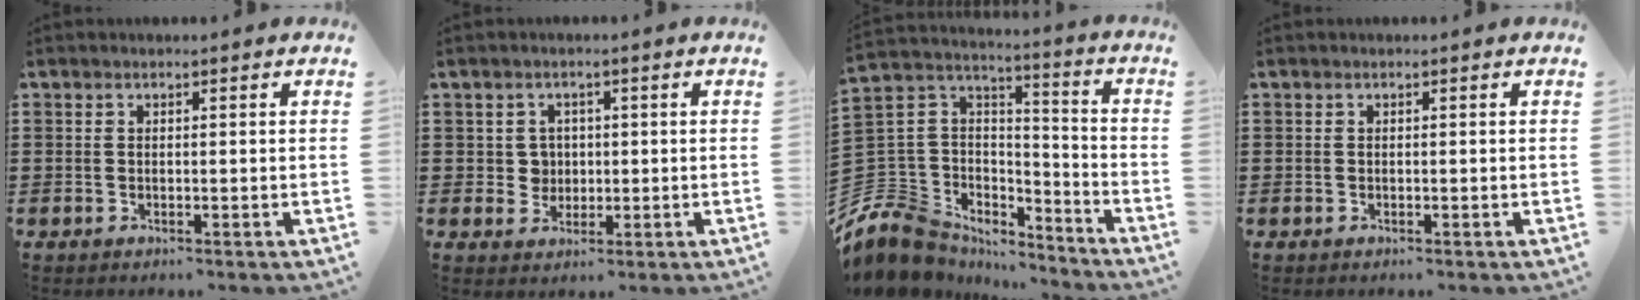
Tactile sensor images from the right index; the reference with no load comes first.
{"total": 3.0, "force": [0.2, 2.9, 1.0], "torque": [-0.023, 0.006, 0.000]}
{"total": 9.7, "force": [-6.9, 6.6, 1.4], "torque": [-0.084, -0.006, -0.136]}
{"total": 0.0}